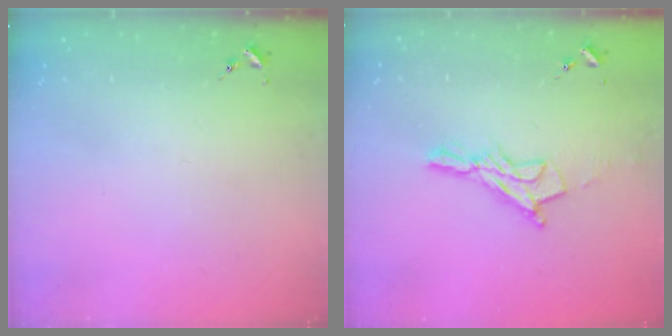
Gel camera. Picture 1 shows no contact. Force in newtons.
{"total": 11.7, "press": 11.7, "slide": 1.0}